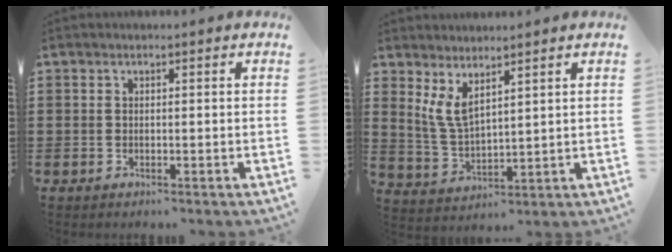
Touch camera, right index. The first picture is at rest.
{"total": 4.4, "force": [2.5, 1.6, 3.2], "torque": [-0.086, -0.005, 0.042]}